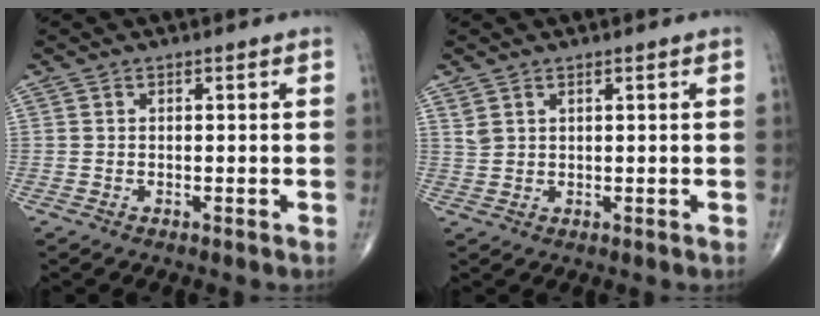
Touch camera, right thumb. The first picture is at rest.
{"total": 1.8, "force": [1.3, 0.9, 0.8], "torque": [-0.011, -0.003, 0.031]}